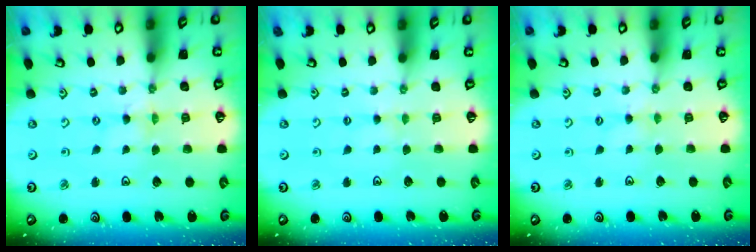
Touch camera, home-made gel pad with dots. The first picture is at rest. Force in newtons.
{"total": 1.9, "press": 1.9, "slide": 0.3}
{"total": 1.5, "press": 1.4, "slide": 0.3}